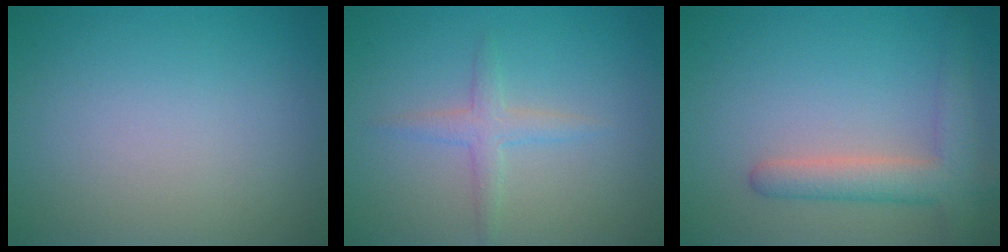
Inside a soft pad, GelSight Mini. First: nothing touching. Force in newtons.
{"total": 1.7, "press": 1.7, "slide": 0.1}
{"total": 4.1, "press": 4.1, "slide": 0.3}